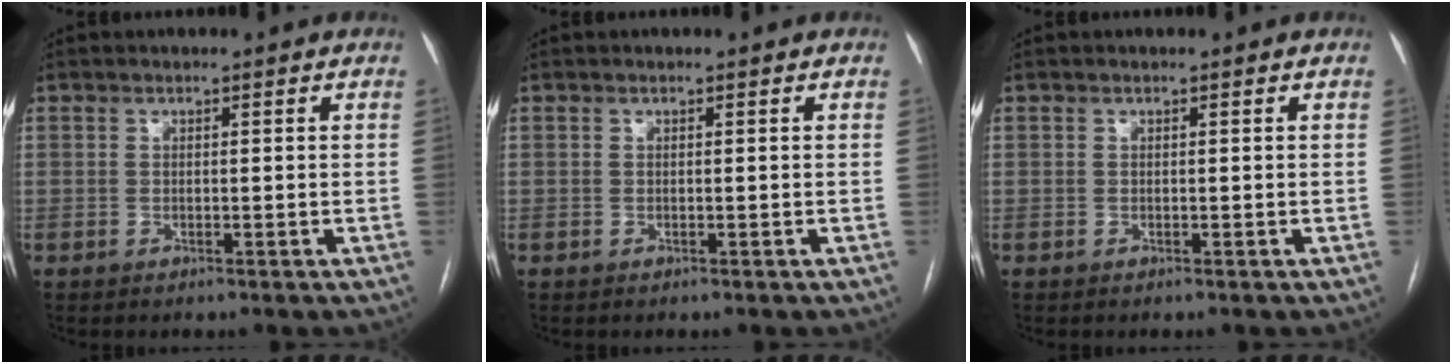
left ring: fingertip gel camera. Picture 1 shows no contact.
{"total": 0.0}
{"total": 0.0}